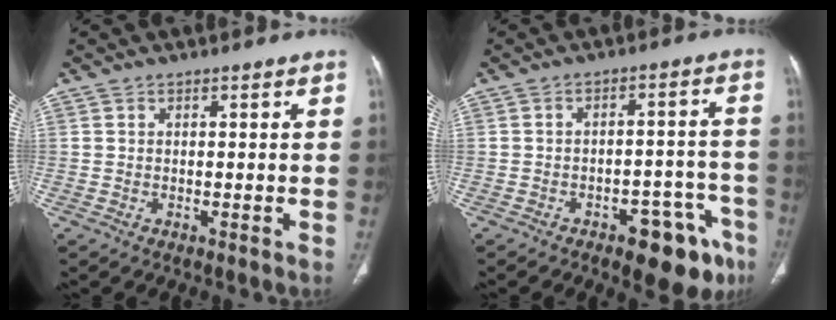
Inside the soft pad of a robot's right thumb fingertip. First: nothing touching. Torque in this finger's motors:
{"motor_torque": [1.16, 1.24, -0.15, 0.04, 0.18]}